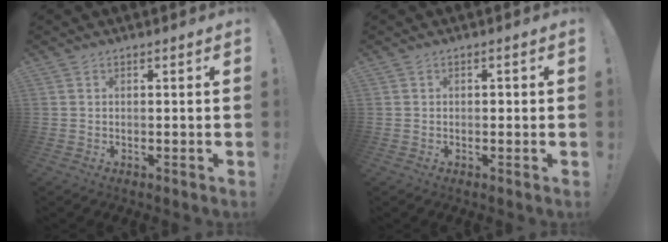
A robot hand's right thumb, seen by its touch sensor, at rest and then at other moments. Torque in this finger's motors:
{"motor_torque": [0.00, 0.10, 0.04, -0.08, 0.08]}